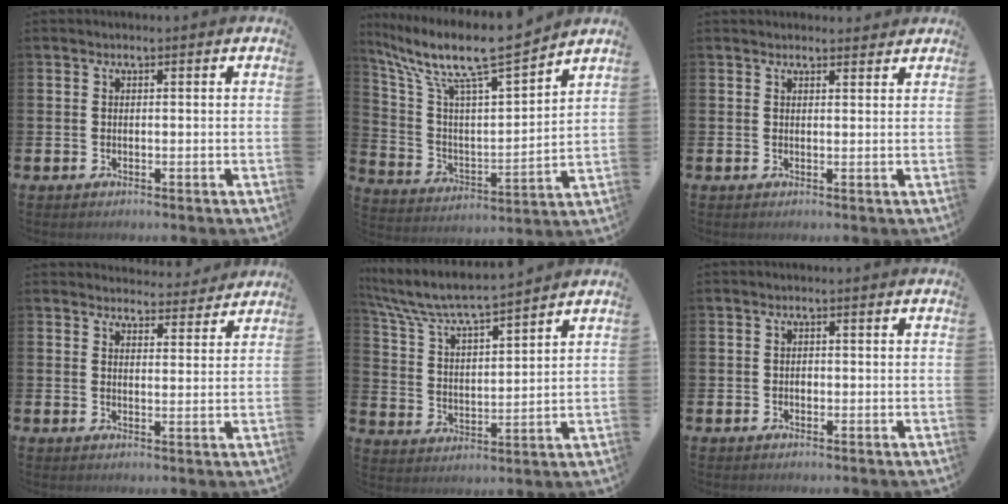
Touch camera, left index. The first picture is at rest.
{"total": 11.0, "force": [9.3, 1.5, 5.6], "torque": [-0.145, -0.064, 0.154]}
{"total": 1.5, "force": [1.5, 0.3, 0.0], "torque": [0.006, -0.004, 0.025]}
{"total": 3.9, "force": [3.9, 0.7, -0.1], "torque": [0.002, -0.026, 0.068]}
{"total": 7.0, "force": [6.6, 0.4, 2.2], "torque": [-0.077, -0.049, 0.110]}
{"total": 0.6, "force": [-0.2, 0.5, 0.3], "torque": [-0.005, 0.003, -0.005]}